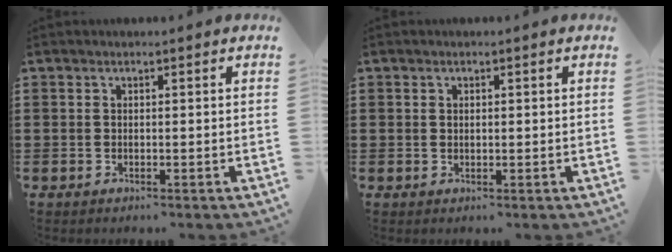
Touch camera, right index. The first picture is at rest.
{"total": 0.6, "force": [0.3, 0.4, 0.4], "torque": [-0.009, 0.002, 0.005]}